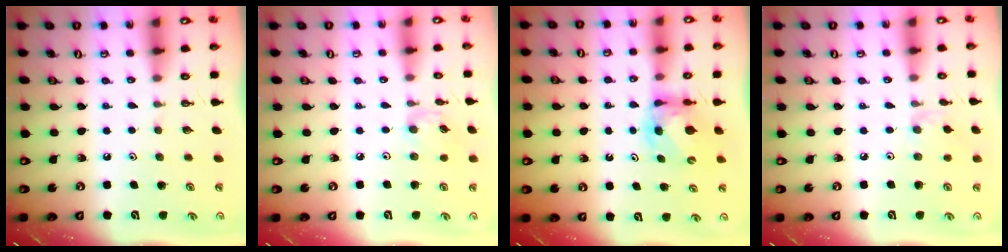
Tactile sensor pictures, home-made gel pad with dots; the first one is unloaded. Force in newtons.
{"total": 3.8, "press": 3.8, "slide": 0.3}
{"total": 5.8, "press": 5.7, "slide": 0.6}
{"total": 3.2, "press": 3.2, "slide": 0.4}